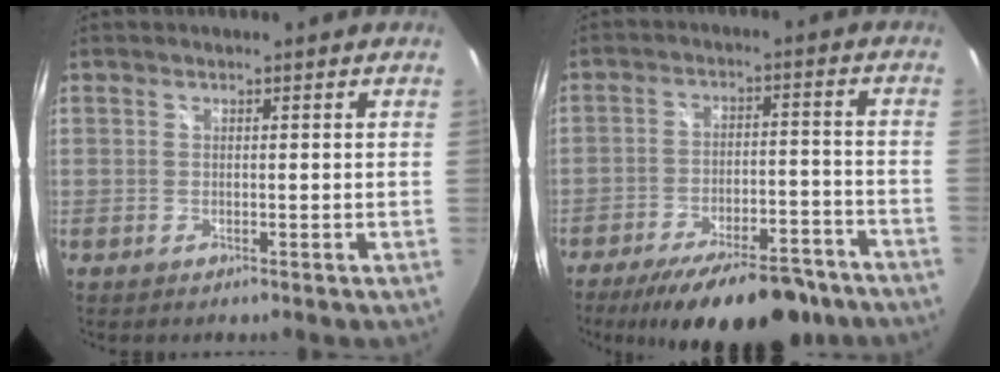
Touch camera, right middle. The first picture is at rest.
{"total": 19.4, "force": [-15.3, 6.0, 10.3], "torque": [-0.178, -0.021, -0.210]}